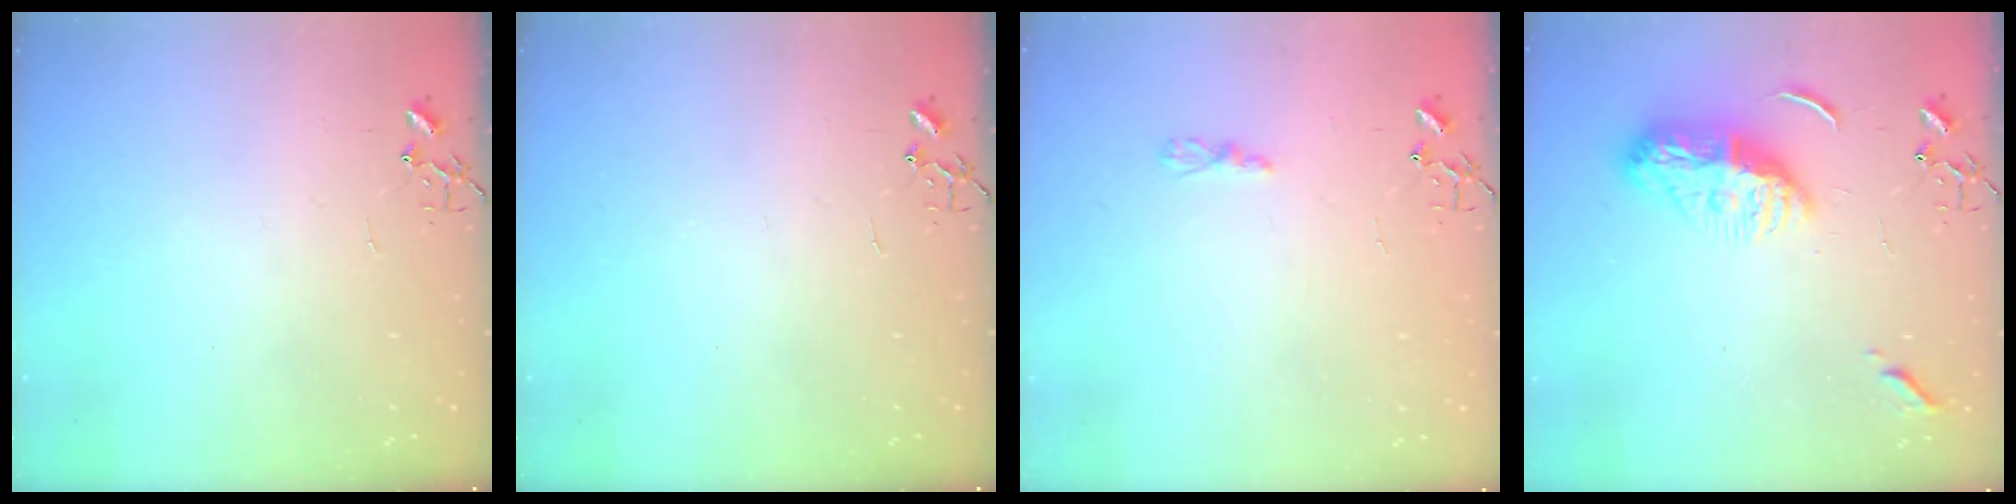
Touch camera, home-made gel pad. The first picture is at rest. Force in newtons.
{"total": 0.0}
{"total": 2.9, "press": 2.9, "slide": 0.4}
{"total": 13.0, "press": 13.0, "slide": 0.8}